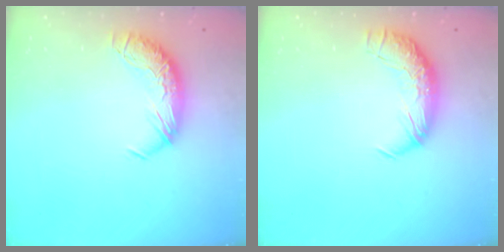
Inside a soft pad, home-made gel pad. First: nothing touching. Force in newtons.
{"total": 2.4, "press": 1.1, "slide": 2.2}